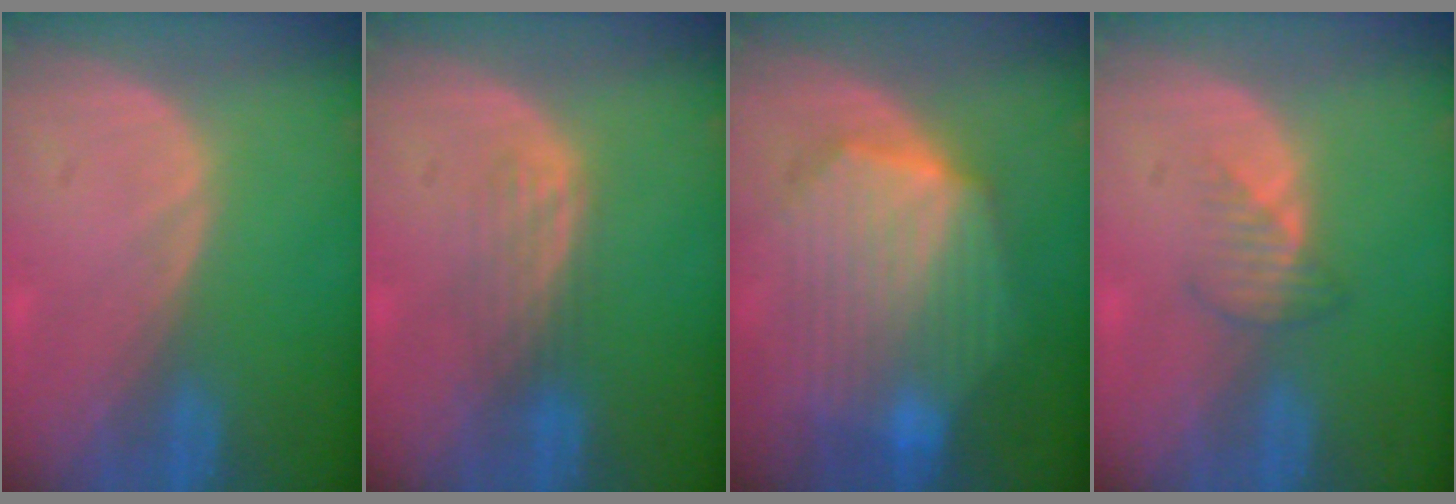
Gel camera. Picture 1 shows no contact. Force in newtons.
{"total": 3.4, "press": 3.0, "slide": 1.6}
{"total": 10.8, "press": 10.8, "slide": 0.7}
{"total": 2.5, "press": 2.5, "slide": 0.2}